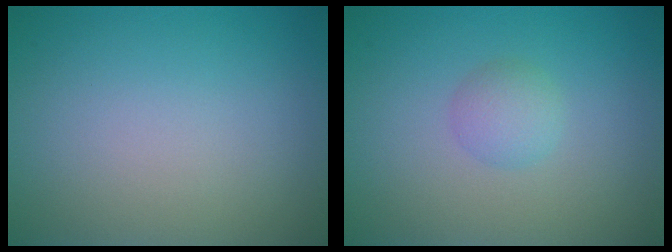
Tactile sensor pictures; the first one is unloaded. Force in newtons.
{"total": 1.7, "press": 1.7, "slide": 0.0}